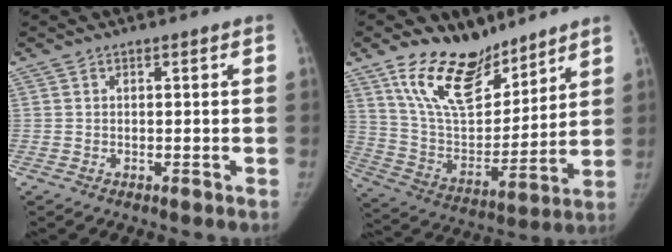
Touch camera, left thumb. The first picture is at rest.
{"total": 18.1, "force": [13.2, 8.5, 8.9], "torque": [-0.108, -0.080, 0.246]}